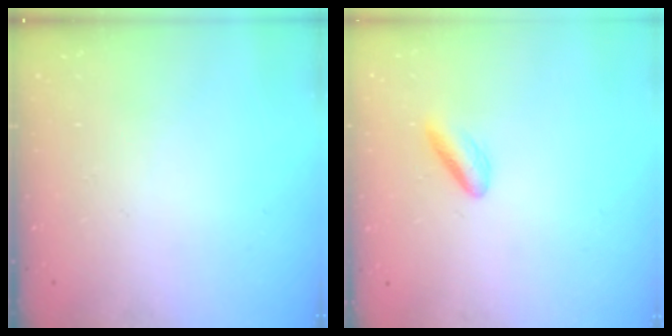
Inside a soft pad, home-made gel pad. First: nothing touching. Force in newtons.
{"total": 2.7, "press": 2.6, "slide": 0.8}